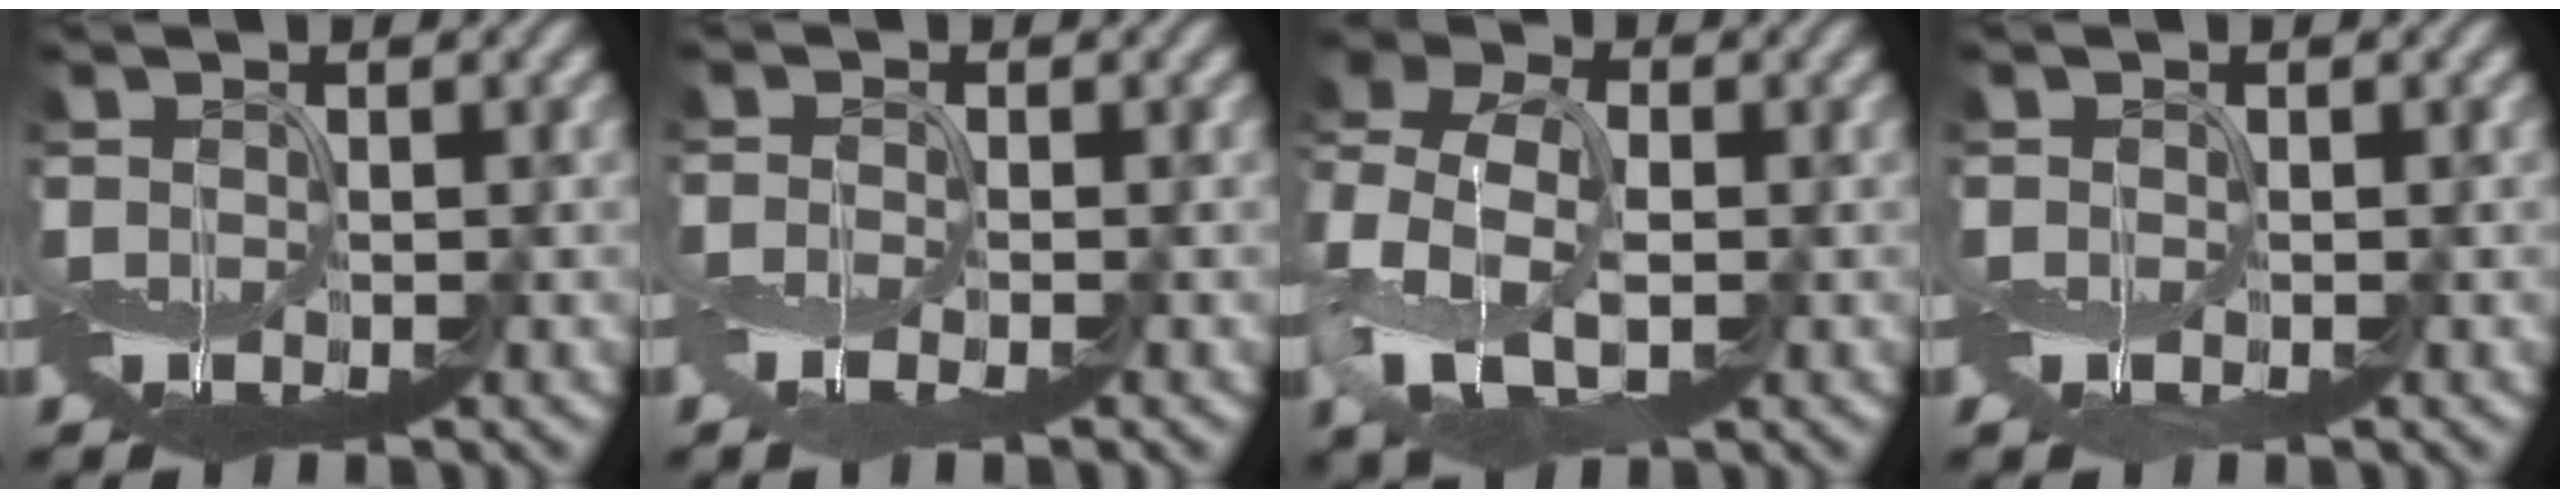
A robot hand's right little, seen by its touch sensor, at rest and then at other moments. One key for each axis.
{"total": 1.4, "fx": -1.0, "fy": 0.0, "fz": 0.9, "tx": -0.023, "ty": -0.005, "tz": -0.026}
{"total": 8.0, "fx": -1.2, "fy": 5.6, "fz": 5.7, "tx": -0.141, "ty": 0.007, "tz": -0.038}
{"total": 0.7, "fx": -0.3, "fy": 0.4, "fz": 0.5, "tx": -0.013, "ty": -0.005, "tz": -0.005}